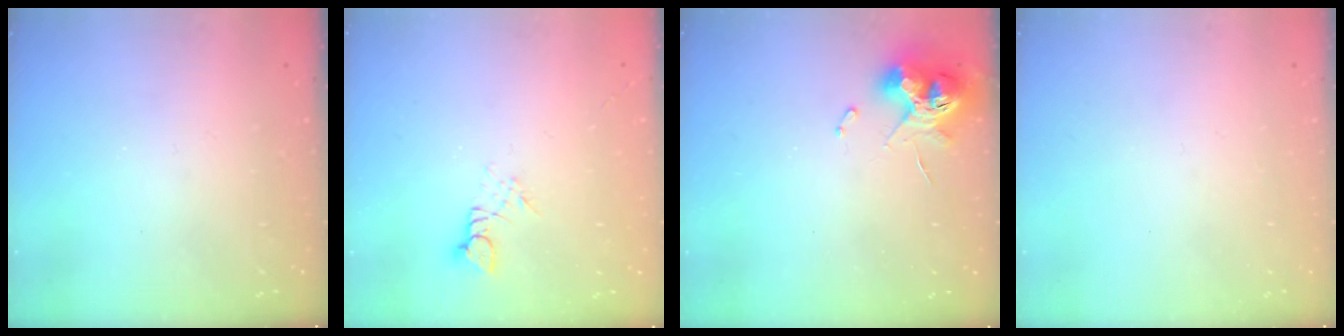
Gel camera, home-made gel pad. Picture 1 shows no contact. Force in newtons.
{"total": 3.0, "press": 3.0, "slide": 0.3}
{"total": 9.9, "press": 9.8, "slide": 1.1}
{"total": 0.0}